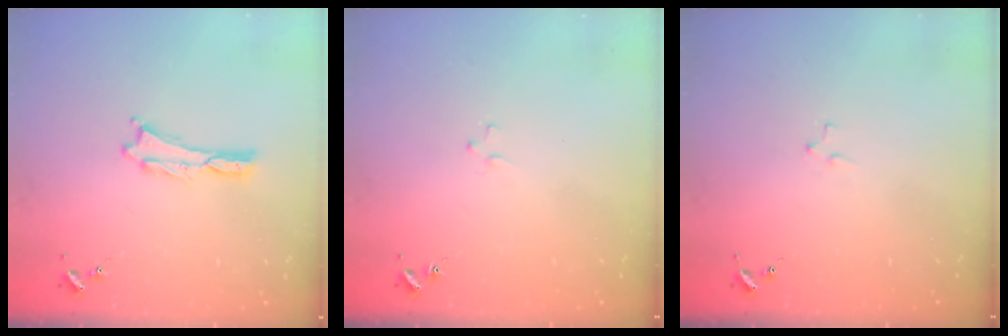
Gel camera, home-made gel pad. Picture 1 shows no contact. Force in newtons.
{"total": 1.2, "press": 1.2, "slide": 0.2}
{"total": 2.1, "press": 2.1, "slide": 0.2}